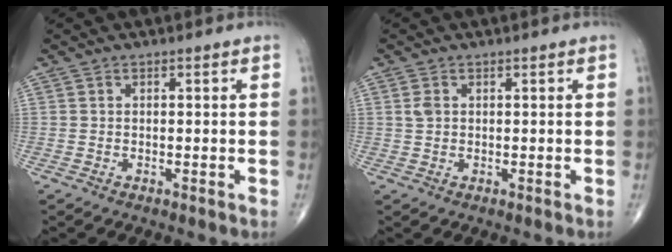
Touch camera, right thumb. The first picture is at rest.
{"total": 1.7, "force": [0.4, 1.1, 1.2], "torque": [-0.026, 0.002, 0.011]}